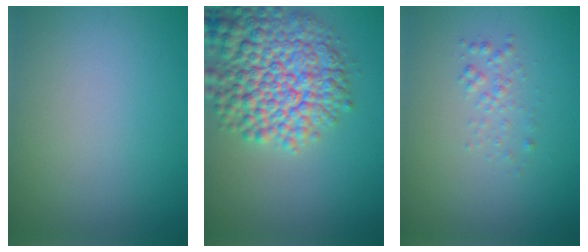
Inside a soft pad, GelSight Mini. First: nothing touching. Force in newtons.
{"total": 9.5, "press": 9.4, "slide": 0.4}
{"total": 1.3, "press": 1.3, "slide": 0.1}